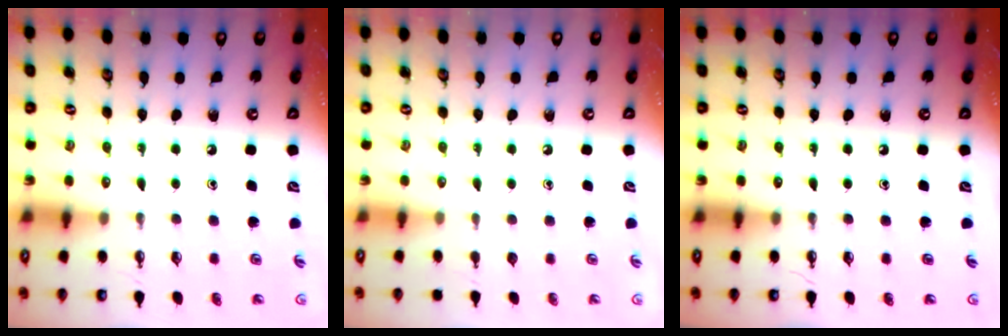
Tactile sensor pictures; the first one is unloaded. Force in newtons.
{"total": 0.5, "press": 0.5, "slide": 0.1}
{"total": 0.0}